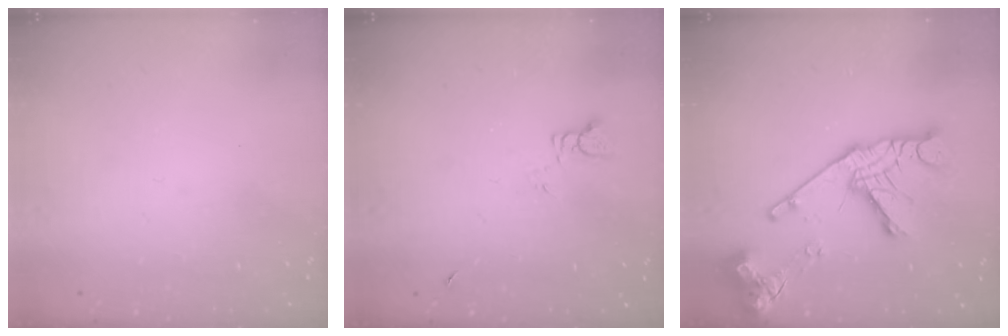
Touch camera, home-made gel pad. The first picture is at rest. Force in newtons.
{"total": 2.5, "press": 2.5, "slide": 0.3}
{"total": 18.8, "press": 18.7, "slide": 2.1}